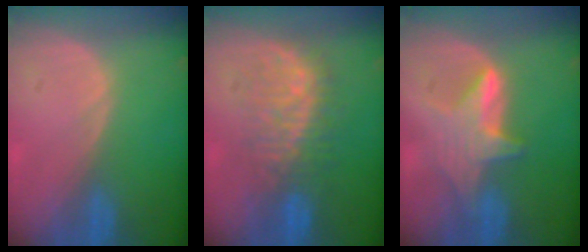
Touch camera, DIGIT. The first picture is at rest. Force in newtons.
{"total": 8.4, "press": 8.4, "slide": 0.3}
{"total": 5.9, "press": 5.9, "slide": 0.4}